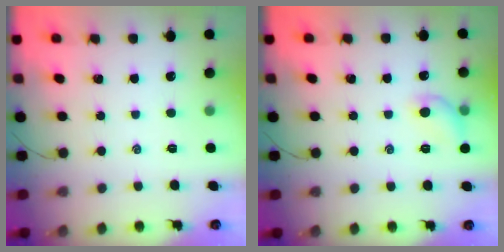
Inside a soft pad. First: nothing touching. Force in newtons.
{"total": 7.8, "press": 7.7, "slide": 1.0}